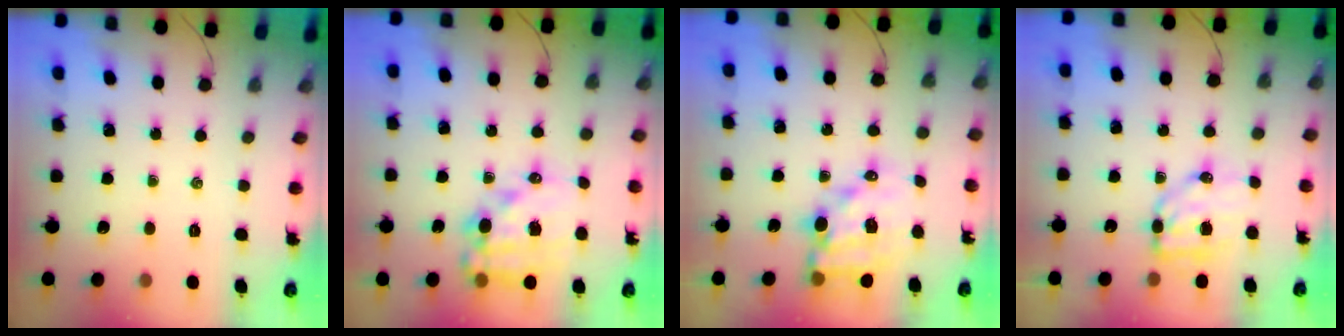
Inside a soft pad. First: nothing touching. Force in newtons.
{"total": 14.6, "press": 14.3, "slide": 3.0}
{"total": 13.3, "press": 12.8, "slide": 3.4}
{"total": 7.9, "press": 7.8, "slide": 1.3}